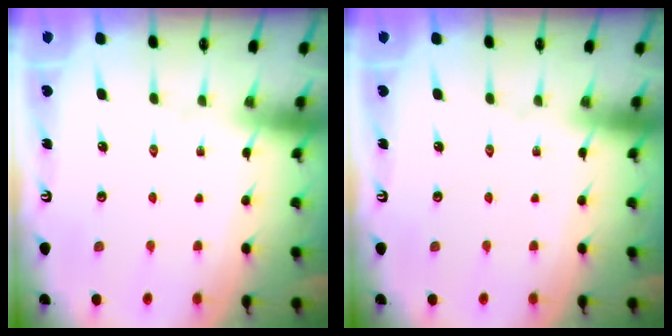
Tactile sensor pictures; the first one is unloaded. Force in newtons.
{"total": 0.0}